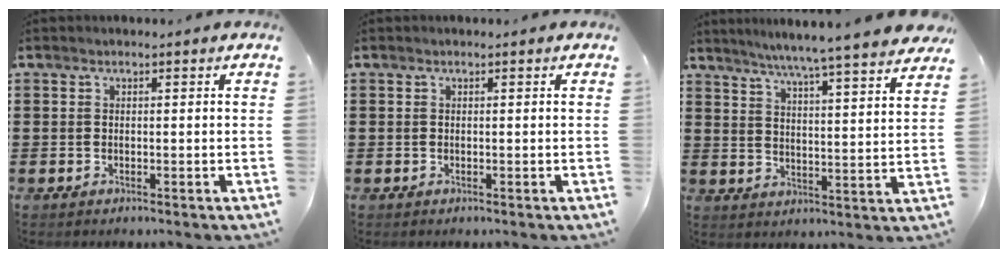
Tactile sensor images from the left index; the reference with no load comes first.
{"total": 0.0}
{"total": 6.0, "force": [5.4, -1.3, 2.4], "torque": [-0.066, -0.044, 0.088]}